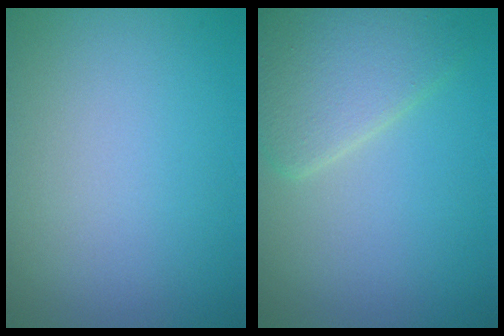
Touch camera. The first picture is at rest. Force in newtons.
{"total": 4.7, "press": 4.7, "slide": 0.2}